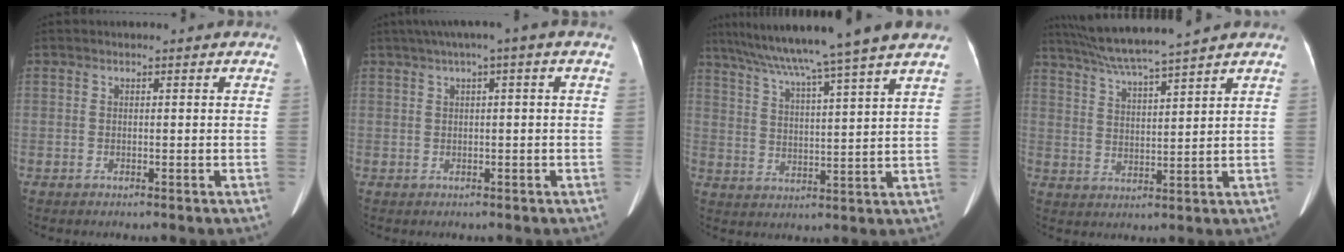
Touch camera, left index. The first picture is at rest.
{"total": 4.7, "force": [2.2, -0.2, 4.1], "torque": [-0.070, 0.030, 0.036]}
{"total": 15.3, "force": [12.4, -2.8, 8.6], "torque": [-0.144, -0.004, 0.181]}
{"total": 9.1, "force": [7.9, -1.6, 4.1], "torque": [-0.073, 0.013, 0.136]}